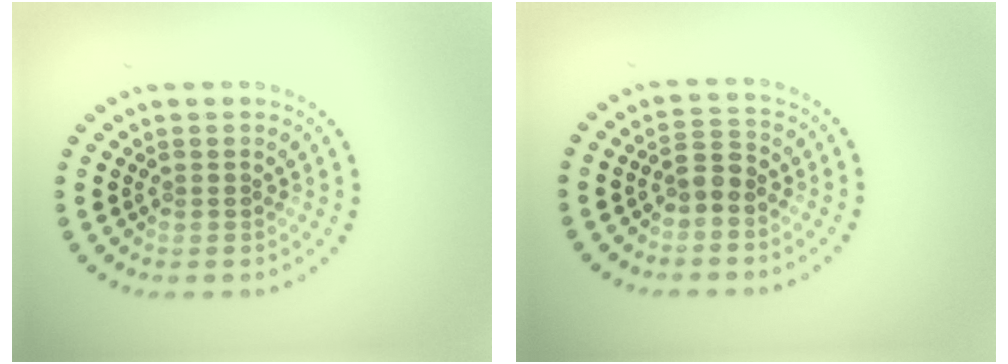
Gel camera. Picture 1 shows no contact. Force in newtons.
{"total": 1.7, "press": 1.6, "slide": 0.7}